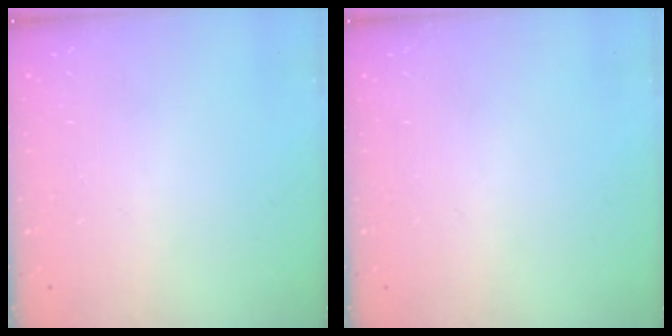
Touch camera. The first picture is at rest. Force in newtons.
{"total": 0.0}